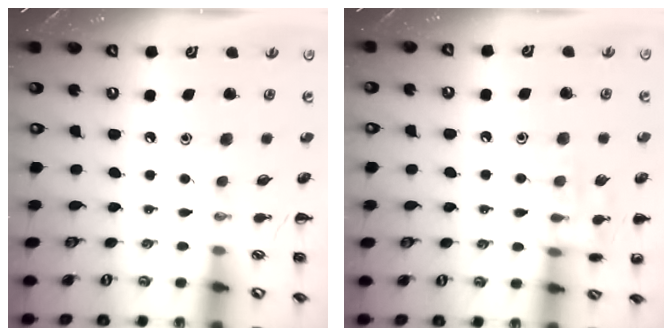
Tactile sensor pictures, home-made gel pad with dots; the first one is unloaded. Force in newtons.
{"total": 10.3, "press": 10.3, "slide": 1.2}